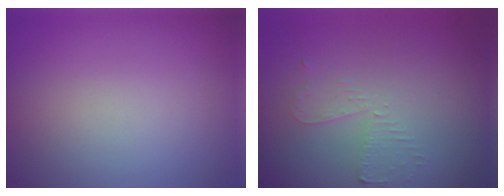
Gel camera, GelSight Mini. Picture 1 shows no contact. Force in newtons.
{"total": 2.2, "press": 2.2, "slide": 0.5}